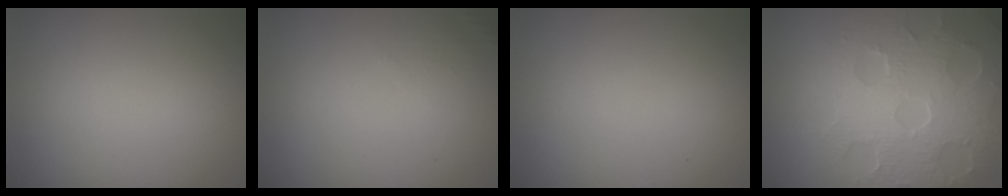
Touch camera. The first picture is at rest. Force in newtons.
{"total": 1.1, "press": 1.1, "slide": 0.3}
{"total": 0.0}
{"total": 8.6, "press": 6.1, "slide": 6.1}